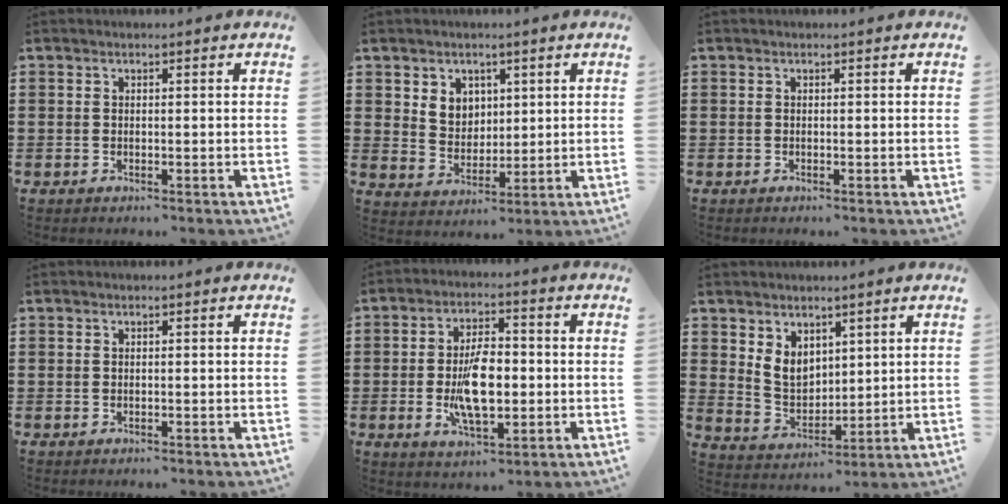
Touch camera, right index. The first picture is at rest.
{"total": 4.7, "force": [2.4, 3.9, 1.0], "torque": [-0.030, 0.009, 0.042]}
{"total": 0.0}
{"total": 0.0}
{"total": 9.4, "force": [-1.2, 4.3, 8.3], "torque": [-0.161, -0.001, -0.026]}
{"total": 5.7, "force": [3.0, 4.1, 2.5], "torque": [-0.064, 0.005, 0.057]}